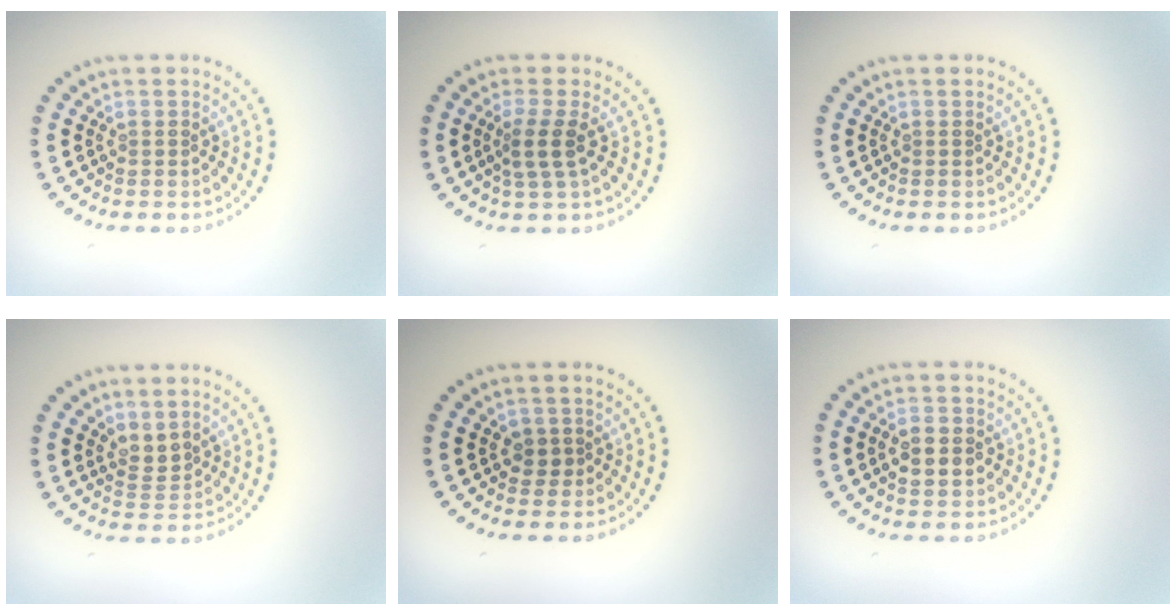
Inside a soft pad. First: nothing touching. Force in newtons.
{"total": 2.3, "press": 1.9, "slide": 1.4}
{"total": 0.0}
{"total": 1.9, "press": 1.4, "slide": 1.3}
{"total": 1.4, "press": 1.3, "slide": 0.7}
{"total": 2.7, "press": 2.7, "slide": 0.2}